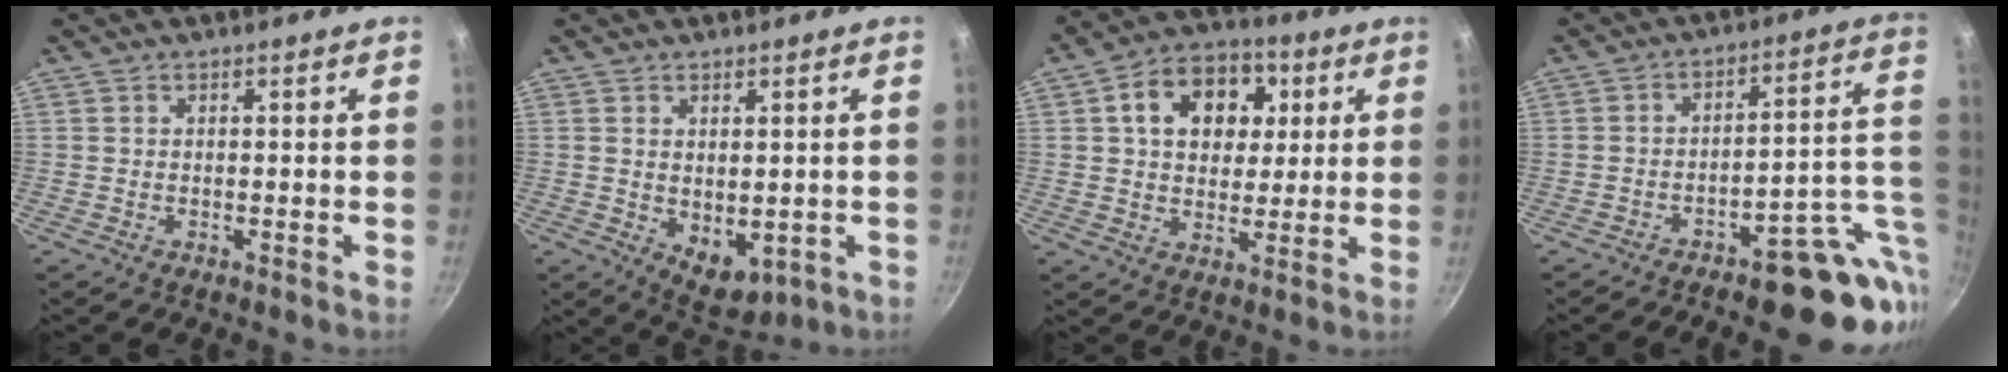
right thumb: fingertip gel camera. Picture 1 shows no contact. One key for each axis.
{"total": 6.6, "fx": -0.1, "fy": 4.3, "fz": 5.0, "tx": -0.052, "ty": -0.016, "tz": 0.017}
{"total": 14.0, "fx": 4.0, "fy": 10.4, "fz": 8.5, "tx": -0.103, "ty": 0.009, "tz": 0.051}
{"total": 16.9, "fx": -6.5, "fy": 7.1, "fz": 13.9, "tx": -0.116, "ty": 0.038, "tz": -0.085}